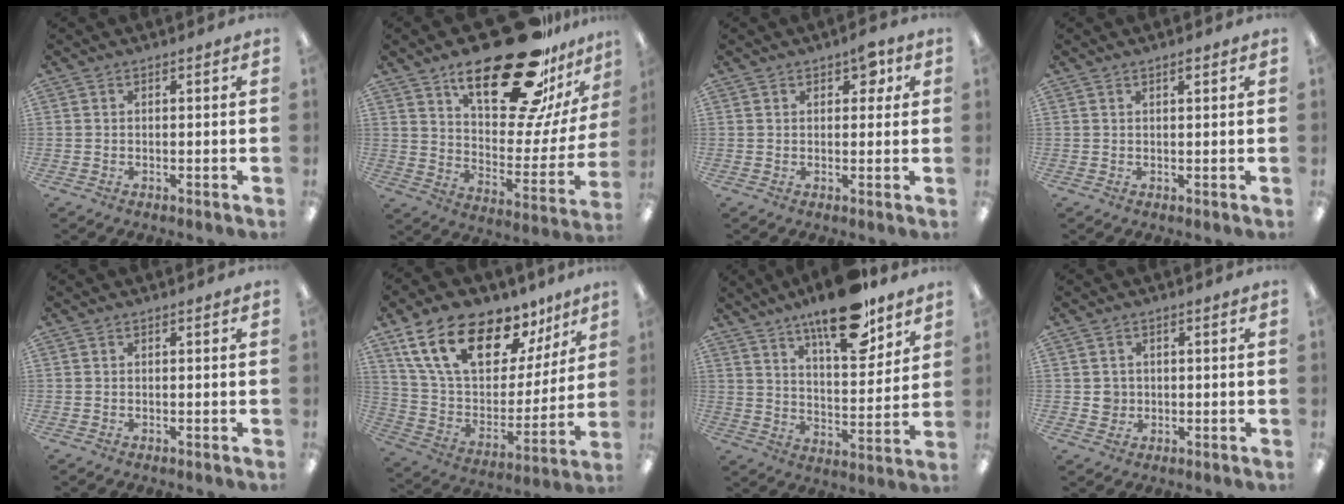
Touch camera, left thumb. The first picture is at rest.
{"total": 29.9, "force": [19.5, 11.3, 19.5], "torque": [-0.285, -0.121, 0.324]}
{"total": 4.4, "force": [2.3, 2.5, 2.9], "torque": [-0.029, -0.005, 0.034]}
{"total": 1.2, "force": [0.9, 0.2, 0.8], "torque": [-0.017, -0.001, 0.016]}
{"total": 0.0}
{"total": 21.9, "force": [13.8, 11.0, 13.0], "torque": [-0.234, -0.074, 0.248]}
{"total": 17.3, "force": [12.8, 5.9, 9.9], "torque": [-0.147, -0.077, 0.214]}
{"total": 2.5, "force": [0.2, 2.4, 0.3], "torque": [-0.004, -0.001, 0.000]}